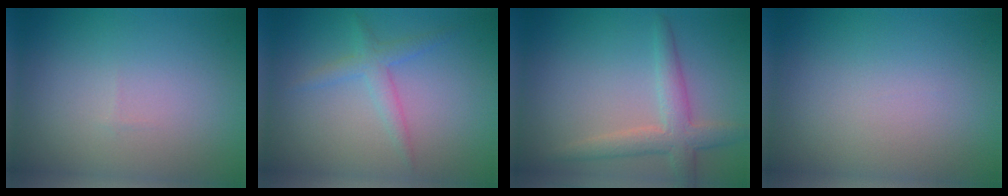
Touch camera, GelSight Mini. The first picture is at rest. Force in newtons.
{"total": 2.0, "press": 2.0, "slide": 0.1}
{"total": 3.4, "press": 3.4, "slide": 0.1}
{"total": 0.0}